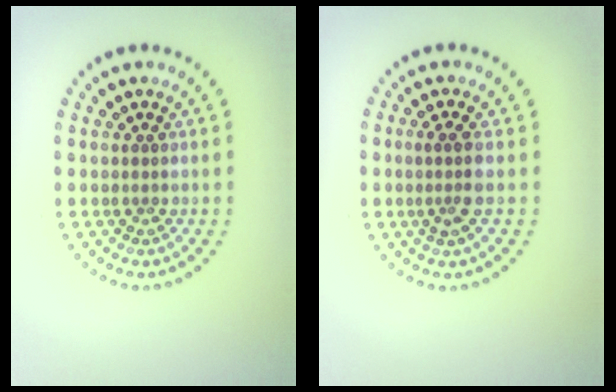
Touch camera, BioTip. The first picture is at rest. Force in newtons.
{"total": 2.1, "press": 1.7, "slide": 1.2}